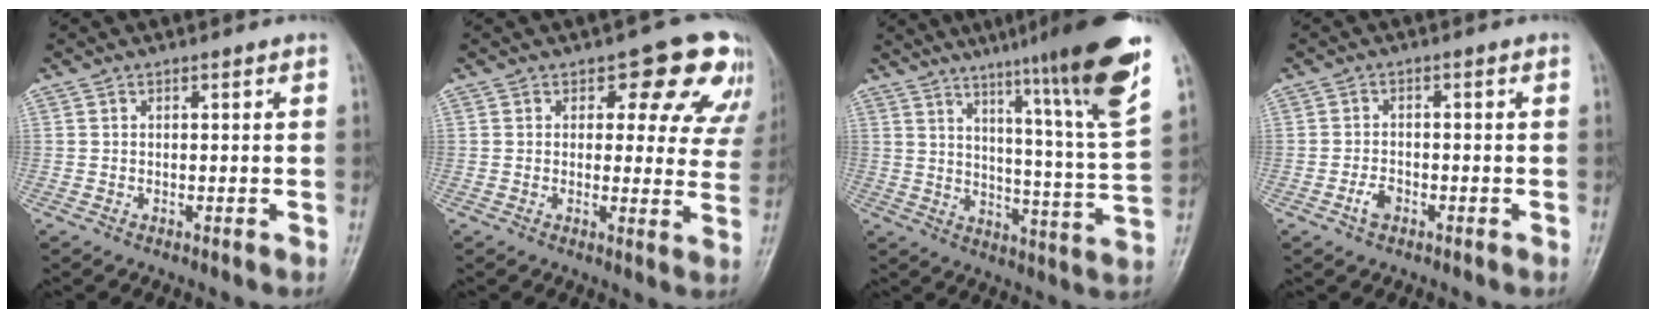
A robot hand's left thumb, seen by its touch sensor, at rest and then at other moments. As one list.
[{"total": 11.3, "force": [7.1, 6.1, 6.4], "torque": [-0.015, -0.030, 0.066]}, {"total": 20.2, "force": [12.9, 0.1, 15.5], "torque": [-0.205, -0.068, 0.178]}, {"total": 2.6, "force": [-1.4, 1.6, 1.5], "torque": [-0.026, 0.009, -0.026]}]